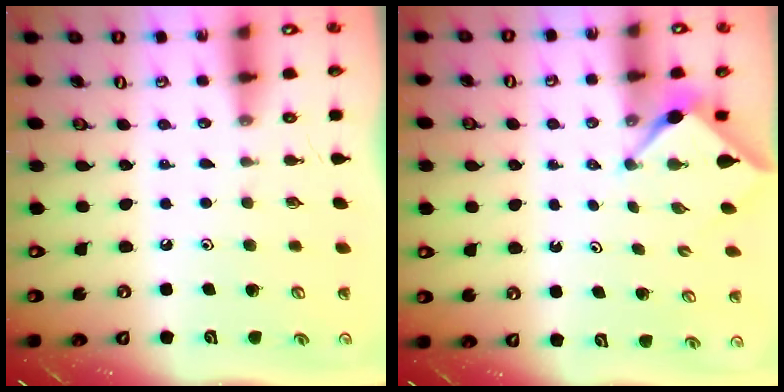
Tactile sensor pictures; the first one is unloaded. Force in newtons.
{"total": 2.9, "press": 2.9, "slide": 0.4}